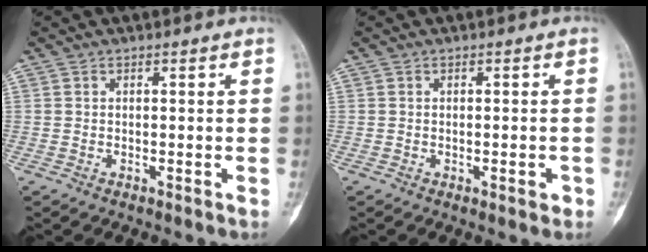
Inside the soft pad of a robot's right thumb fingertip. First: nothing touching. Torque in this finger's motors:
{"motor_torque": [-0.17, -0.05, -0.22, 0.15, 0.03]}